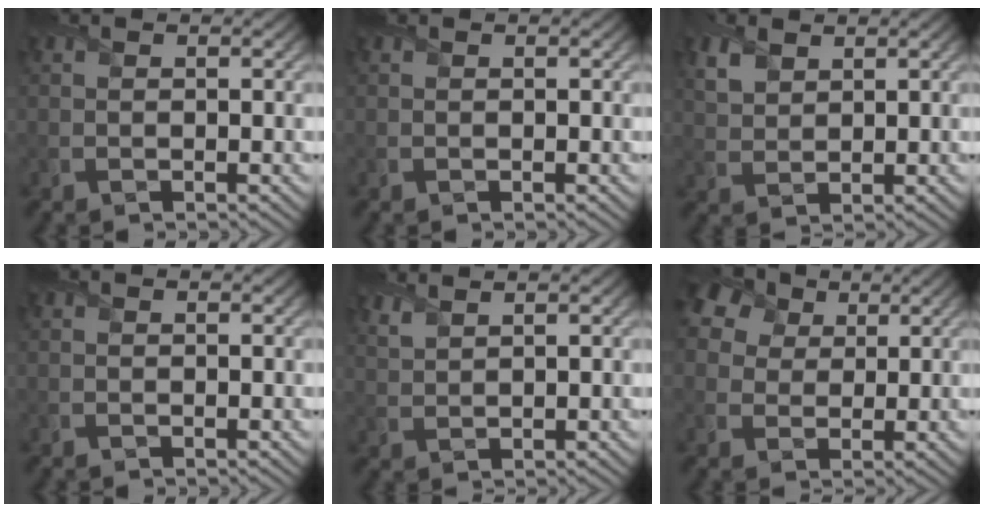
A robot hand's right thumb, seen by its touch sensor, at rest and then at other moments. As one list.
[{"total": 0.0}, {"total": 3.5, "force": [2.1, 2.1, 1.8], "torque": [-0.053, 0.000, 0.048]}, {"total": 0.0}, {"total": 2.8, "force": [2.5, 0.6, 1.2], "torque": [-0.027, 0.006, 0.051]}, {"total": 8.0, "force": [4.3, 5.4, 4.0], "torque": [-0.127, 0.032, 0.061]}]